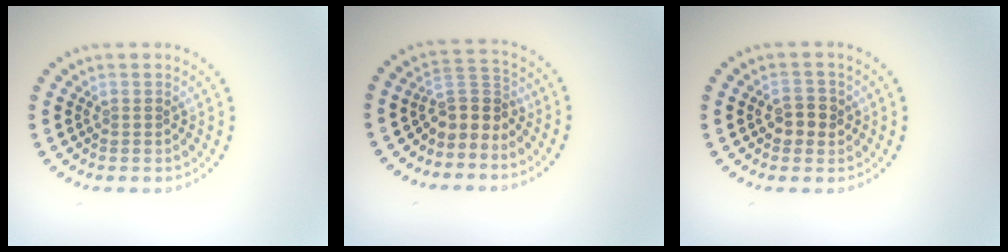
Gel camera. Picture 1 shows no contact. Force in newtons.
{"total": 3.1, "press": 2.4, "slide": 2.0}
{"total": 2.3, "press": 2.3, "slide": 0.3}